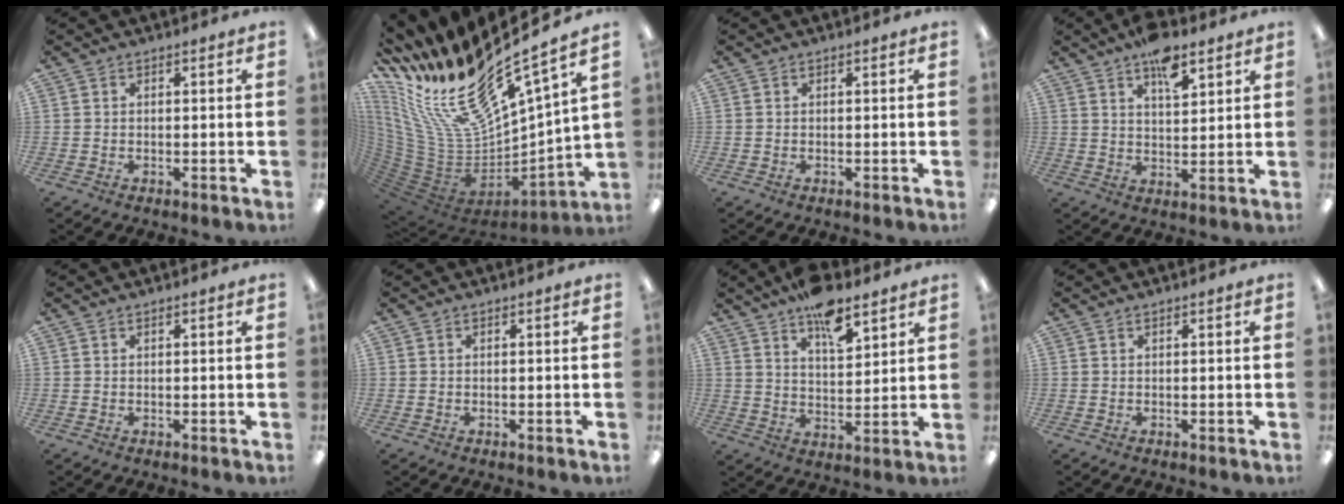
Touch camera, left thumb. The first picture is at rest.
{"total": 22.3, "force": [15.2, 7.5, 14.4], "torque": [-0.297, -0.115, 0.260]}
{"total": 0.0}
{"total": 8.2, "force": [5.6, 3.5, 5.0], "torque": [-0.072, -0.028, 0.095]}
{"total": 0.0}
{"total": 0.0}
{"total": 10.0, "force": [7.2, 4.2, 5.5], "torque": [-0.080, -0.039, 0.124]}
{"total": 0.0}